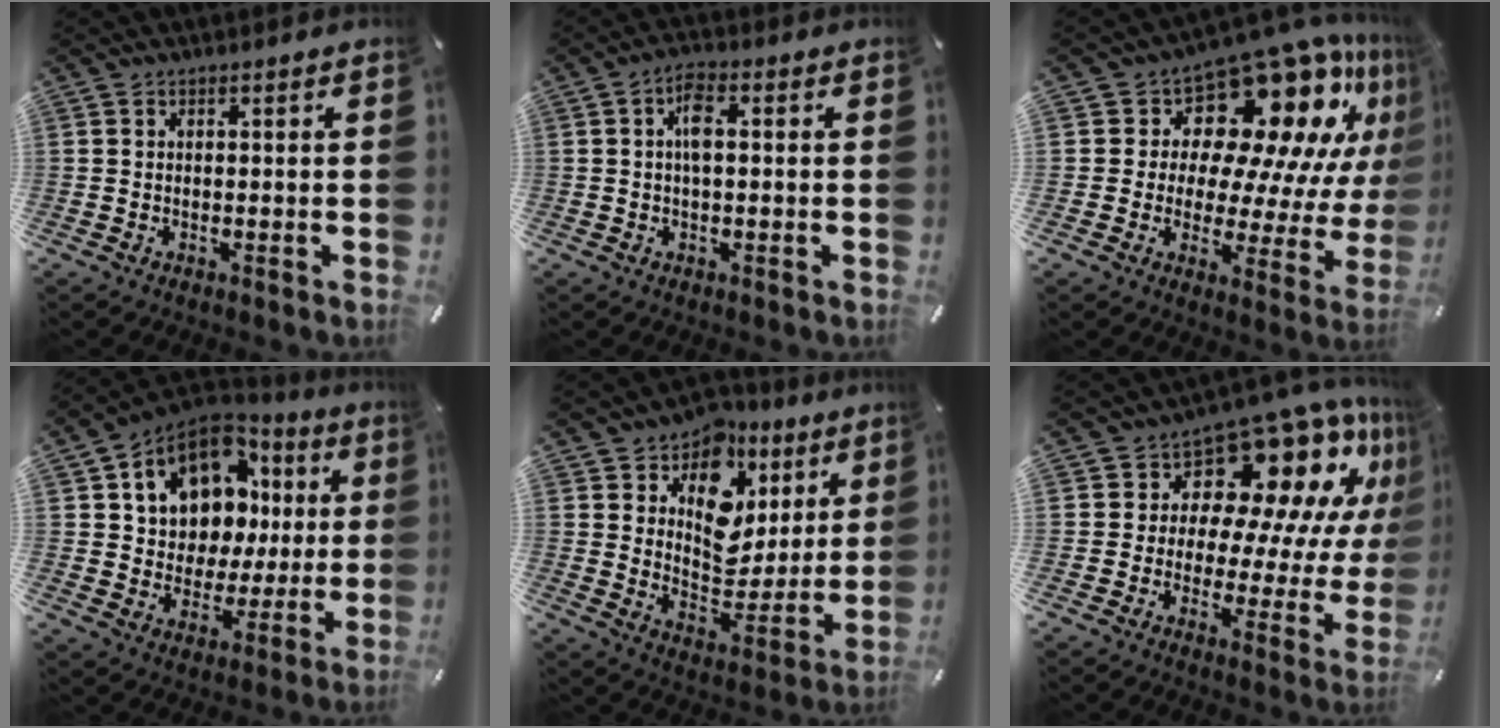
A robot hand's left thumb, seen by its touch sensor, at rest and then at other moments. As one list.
[{"total": 4.7, "force": [0.4, 2.0, 4.2], "torque": [-0.076, 0.009, 0.005]}, {"total": 17.5, "force": [11.8, 8.9, 9.4], "torque": [-0.116, -0.122, 0.191]}, {"total": 14.1, "force": [6.0, 11.3, 6.0], "torque": [-0.113, -0.035, 0.120]}, {"total": 13.2, "force": [5.6, 10.4, 5.8], "torque": [-0.085, -0.046, 0.105]}, {"total": 15.5, "force": [10.4, 8.4, 7.7], "torque": [-0.104, -0.104, 0.175]}]